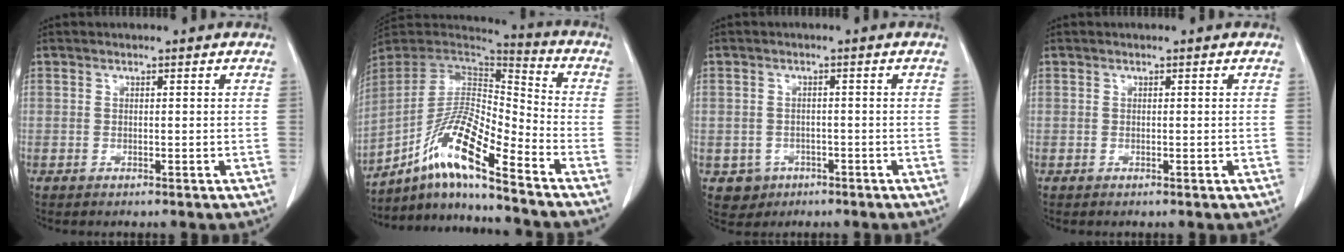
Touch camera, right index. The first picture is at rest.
{"total": 14.6, "force": [-9.4, 1.2, 11.1], "torque": [-0.210, 0.007, -0.169]}
{"total": 3.5, "force": [-1.4, 3.2, 0.1], "torque": [0.004, 0.013, -0.015]}
{"total": 0.0}